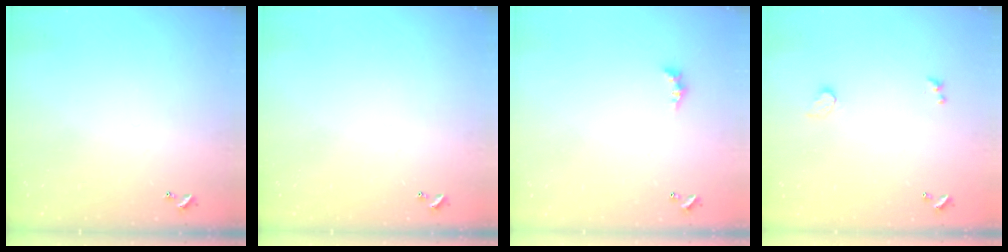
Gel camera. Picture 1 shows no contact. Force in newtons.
{"total": 0.0}
{"total": 2.2, "press": 2.2, "slide": 0.6}
{"total": 1.0, "press": 0.7, "slide": 0.7}